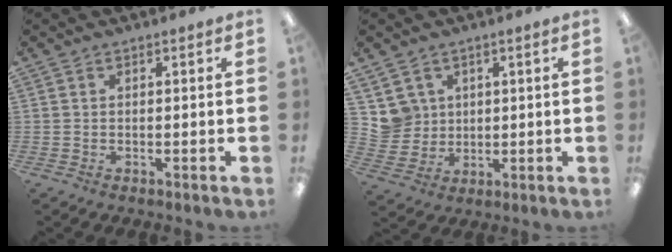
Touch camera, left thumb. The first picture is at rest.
{"total": 6.5, "force": [3.1, 5.7, -0.1], "torque": [-0.003, -0.007, 0.060]}